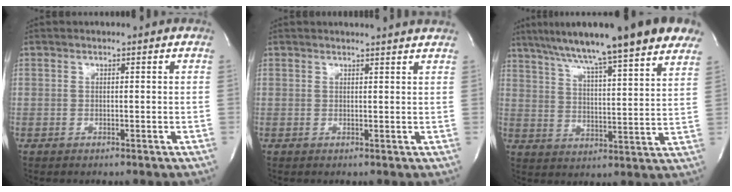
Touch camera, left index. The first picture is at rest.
{"total": 5.1, "force": [5.0, -0.5, 1.3], "torque": [-0.014, -0.001, 0.038]}
{"total": 21.6, "force": [16.5, 1.6, 13.9], "torque": [-0.216, 0.022, 0.228]}